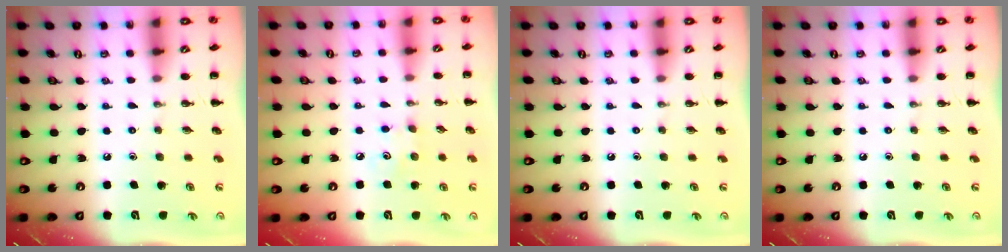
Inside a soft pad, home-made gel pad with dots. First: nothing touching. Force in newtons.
{"total": 3.7, "press": 3.6, "slide": 1.0}
{"total": 0.0}
{"total": 0.0}